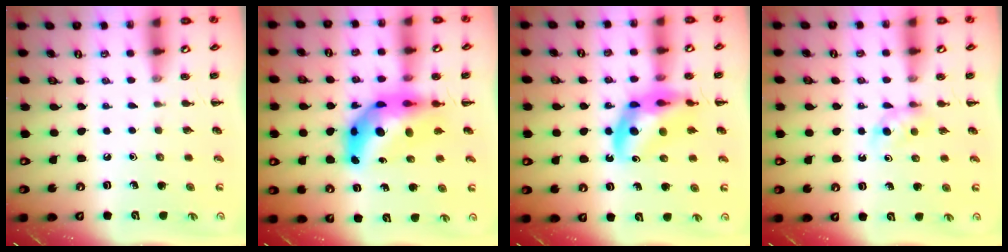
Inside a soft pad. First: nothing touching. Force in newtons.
{"total": 11.3, "press": 10.8, "slide": 3.4}
{"total": 13.4, "press": 12.9, "slide": 3.6}
{"total": 3.9, "press": 3.6, "slide": 1.3}